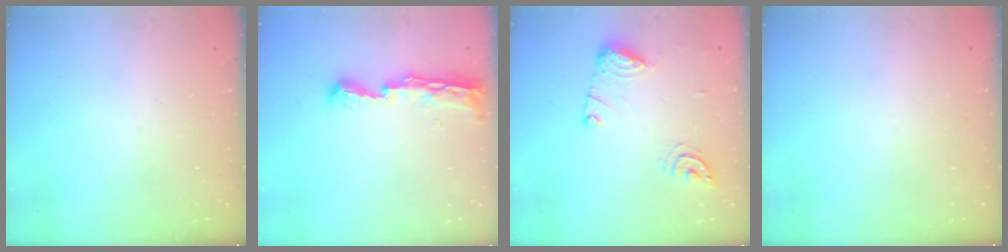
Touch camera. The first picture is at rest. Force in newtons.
{"total": 8.3, "press": 8.2, "slide": 0.9}
{"total": 10.7, "press": 10.6, "slide": 0.8}
{"total": 0.0}